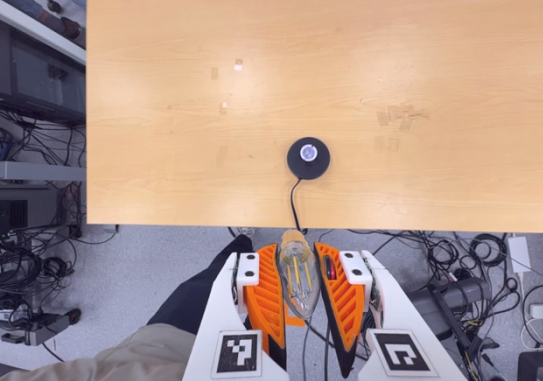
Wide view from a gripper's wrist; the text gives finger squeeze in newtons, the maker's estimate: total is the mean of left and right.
{"total": 20.5, "left": 21.9, "right": 19.1}